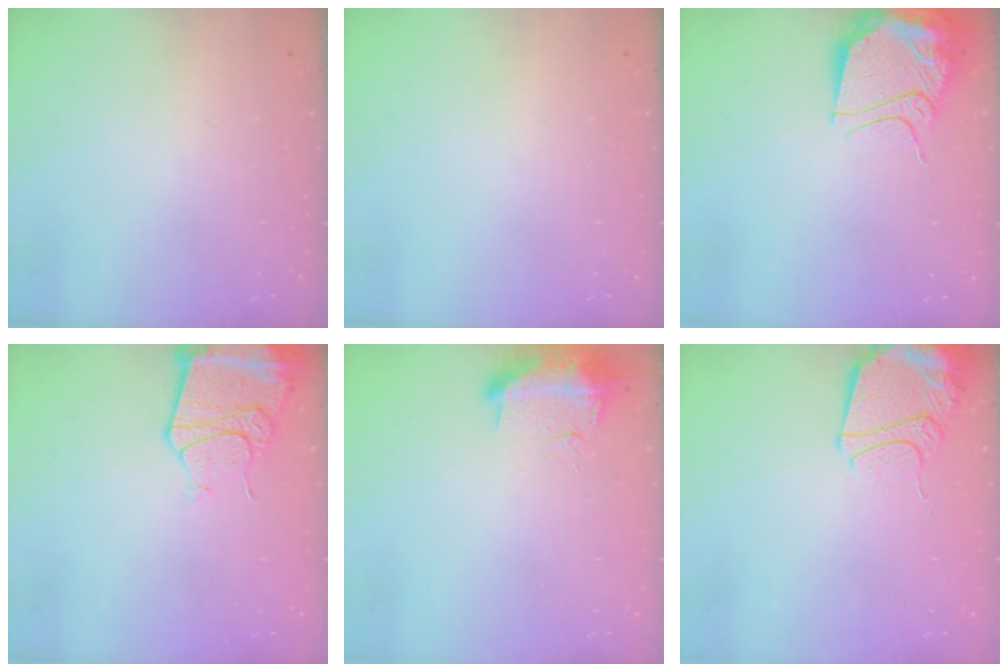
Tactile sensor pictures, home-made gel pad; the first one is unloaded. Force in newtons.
{"total": 0.0}
{"total": 14.2, "press": 14.2, "slide": 1.4}
{"total": 14.5, "press": 14.4, "slide": 1.7}
{"total": 11.3, "press": 10.3, "slide": 4.7}
{"total": 13.3, "press": 13.2, "slide": 1.4}